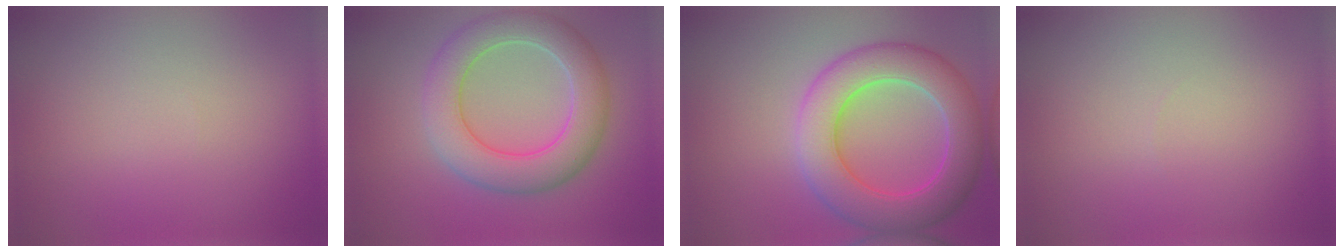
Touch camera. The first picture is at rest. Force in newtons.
{"total": 6.7, "press": 6.7, "slide": 0.5}
{"total": 7.6, "press": 7.6, "slide": 0.3}
{"total": 0.0}